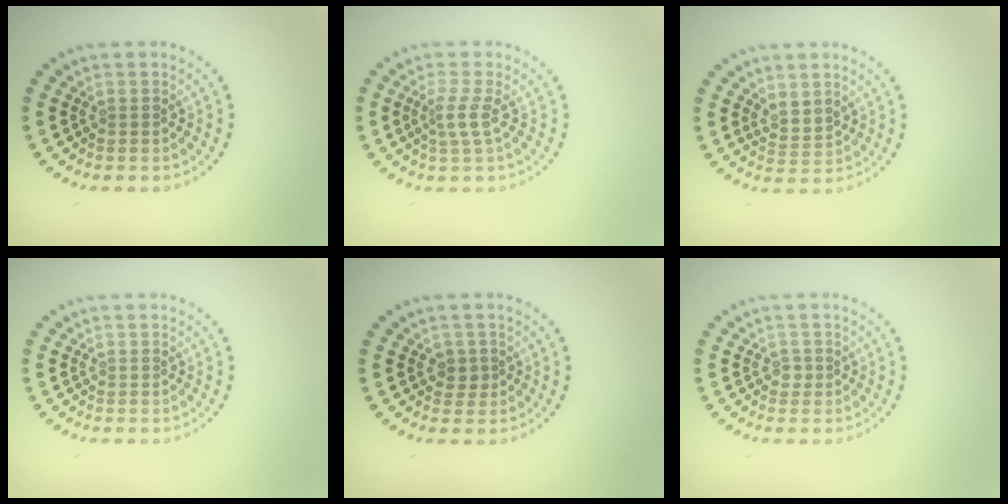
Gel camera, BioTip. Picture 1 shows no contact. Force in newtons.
{"total": 1.9, "press": 1.4, "slide": 1.3}
{"total": 1.9, "press": 1.4, "slide": 1.2}
{"total": 0.0}
{"total": 1.4, "press": 1.3, "slide": 0.7}
{"total": 0.8, "press": 0.6, "slide": 0.4}